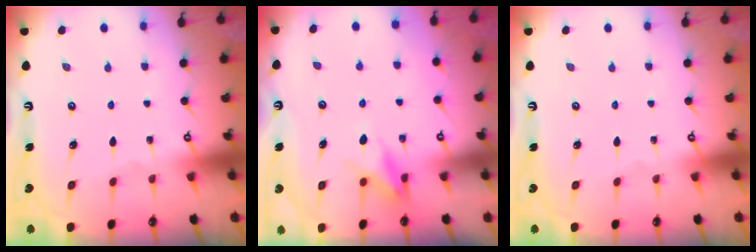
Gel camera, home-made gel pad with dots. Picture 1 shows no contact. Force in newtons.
{"total": 8.5, "press": 8.5, "slide": 1.0}
{"total": 0.0}